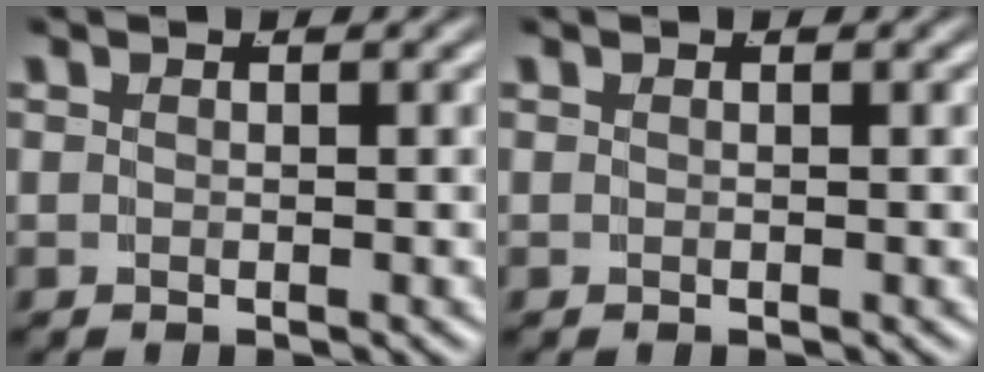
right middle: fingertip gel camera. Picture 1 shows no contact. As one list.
[{"total": 0.0}]